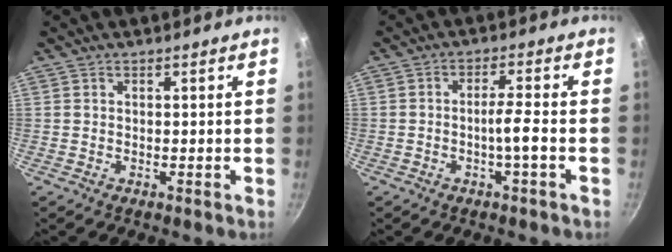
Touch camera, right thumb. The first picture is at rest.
{"total": 4.0, "force": [-1.4, 0.0, 3.7], "torque": [-0.073, 0.018, -0.026]}